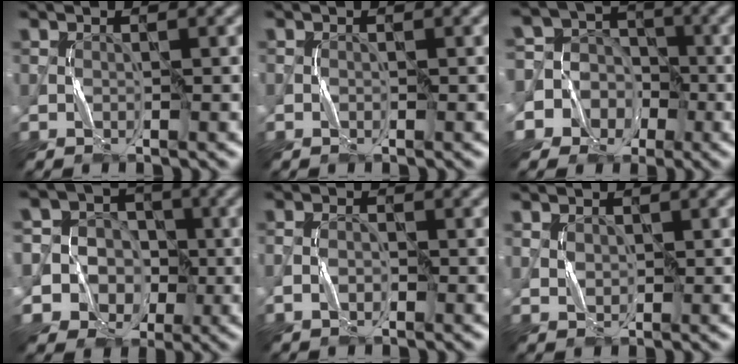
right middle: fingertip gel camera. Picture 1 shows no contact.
{"total": 0.0}
{"total": 10.0, "force": [-3.0, 9.4, 1.8], "torque": [-0.055, 0.021, -0.080]}
{"total": 10.4, "force": [-1.9, 9.8, 2.9], "torque": [-0.077, 0.020, -0.059]}
{"total": 1.6, "force": [-0.6, 1.1, 1.0], "torque": [-0.019, 0.005, -0.016]}
{"total": 1.3, "force": [0.3, 1.0, 0.7], "torque": [-0.014, 0.000, 0.009]}